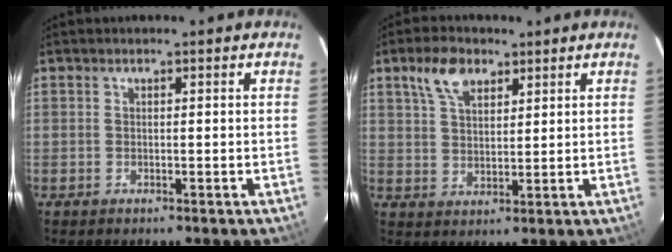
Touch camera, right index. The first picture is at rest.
{"total": 6.8, "force": [4.0, 3.7, 4.2], "torque": [-0.079, 0.018, 0.076]}